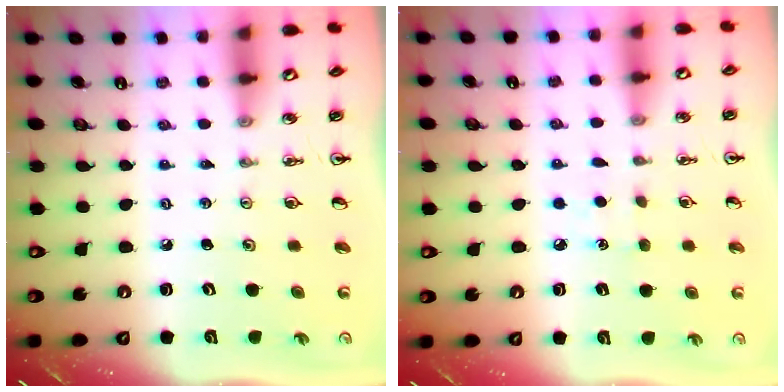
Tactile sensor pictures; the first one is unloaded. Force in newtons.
{"total": 4.9, "press": 4.9, "slide": 0.6}